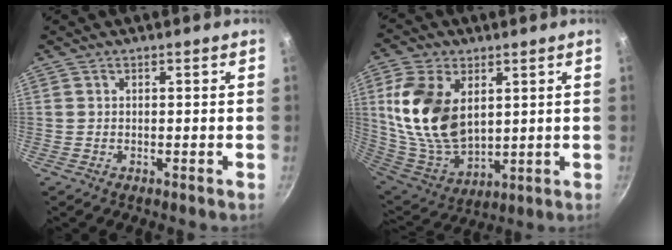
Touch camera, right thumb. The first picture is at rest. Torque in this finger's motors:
{"motor_torque": [0.24, 0.57, 1.82, 0.16, 0.38]}